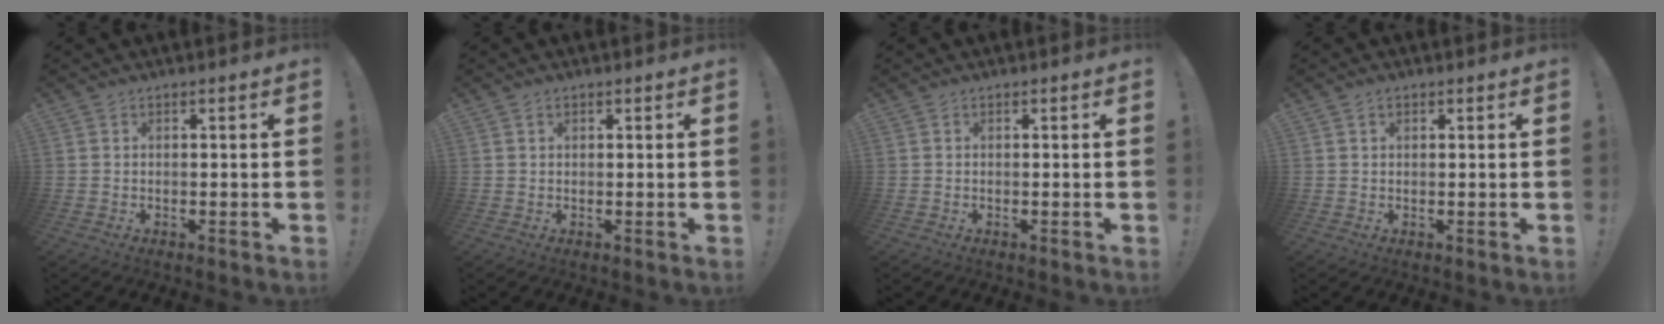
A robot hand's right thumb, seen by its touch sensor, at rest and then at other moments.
{"total": 0.6, "force": [0.4, 0.5, 0.2], "torque": [-0.002, 0.000, 0.007]}
{"total": 0.0}
{"total": 1.0, "force": [0.5, 0.7, 0.4], "torque": [-0.007, 0.002, 0.010]}